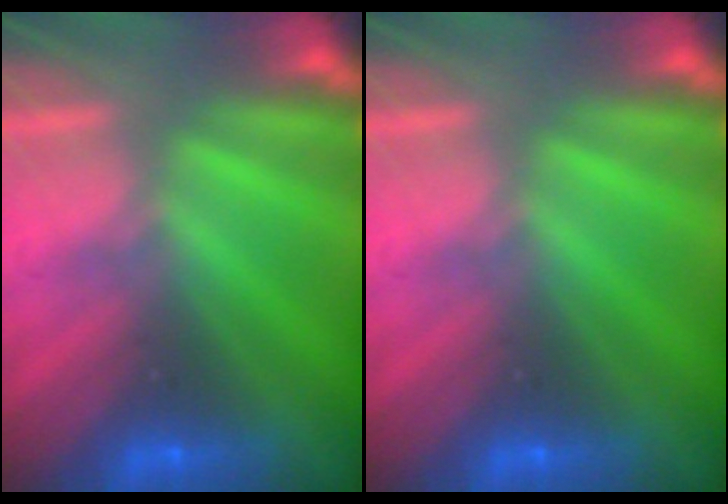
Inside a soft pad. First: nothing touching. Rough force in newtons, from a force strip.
{"total": 0.0}